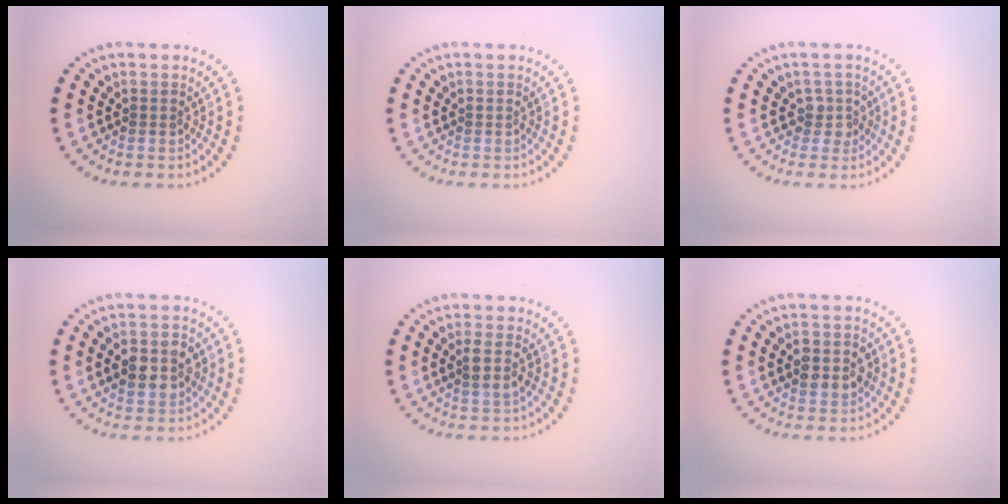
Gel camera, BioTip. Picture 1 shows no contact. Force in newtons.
{"total": 0.0}
{"total": 1.7, "press": 1.3, "slide": 1.1}
{"total": 3.7, "press": 3.7, "slide": 0.1}
{"total": 1.8, "press": 1.6, "slide": 0.9}
{"total": 2.6, "press": 2.6, "slide": 0.3}